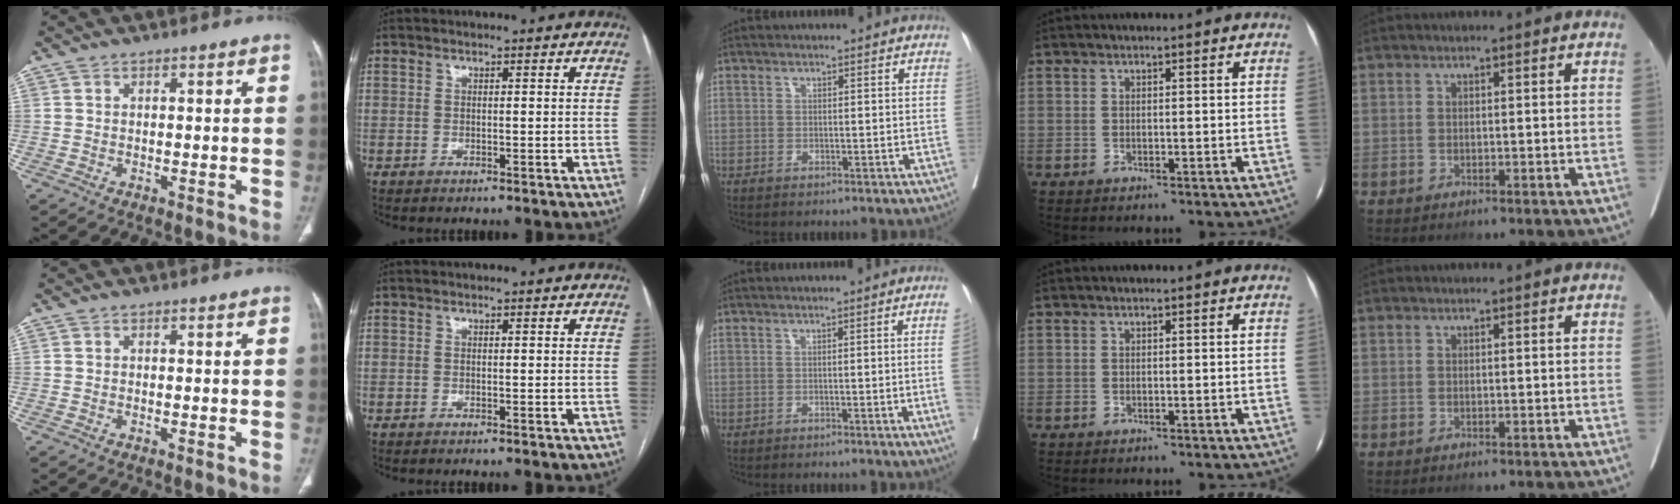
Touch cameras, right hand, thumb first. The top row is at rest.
{"middle": {"total": 3.9, "force": [-0.6, -1.1, 3.7], "torque": [-0.045, 0.001, -0.005]}}